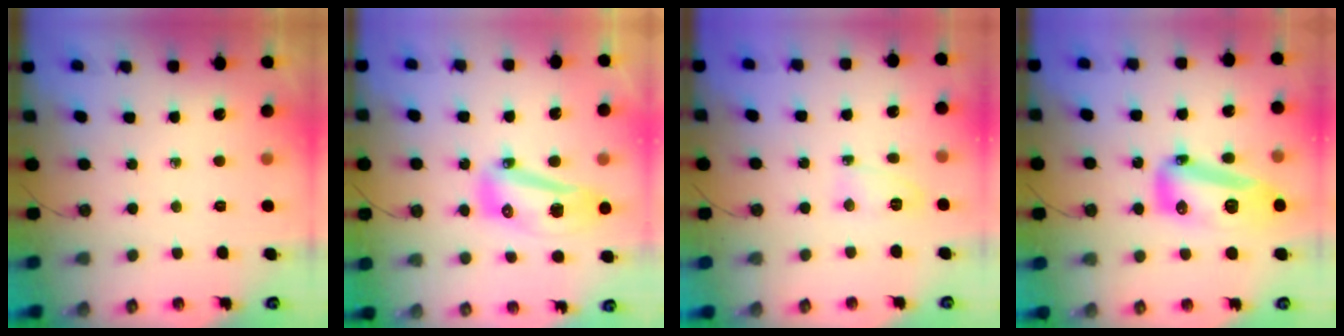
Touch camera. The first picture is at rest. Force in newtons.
{"total": 14.2, "press": 14.0, "slide": 2.6}
{"total": 3.9, "press": 3.8, "slide": 0.8}
{"total": 15.9, "press": 15.8, "slide": 1.6}